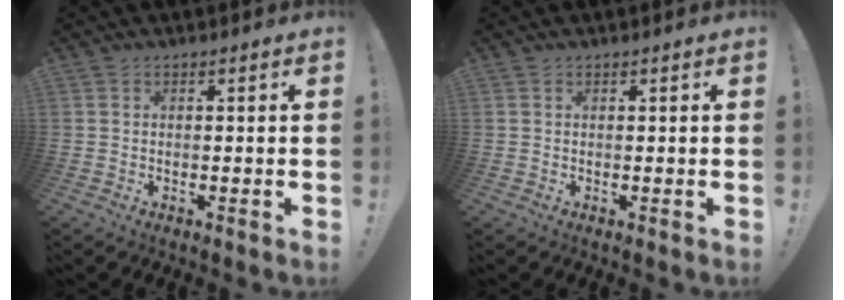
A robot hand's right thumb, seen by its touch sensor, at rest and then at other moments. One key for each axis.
{"total": 0.0}